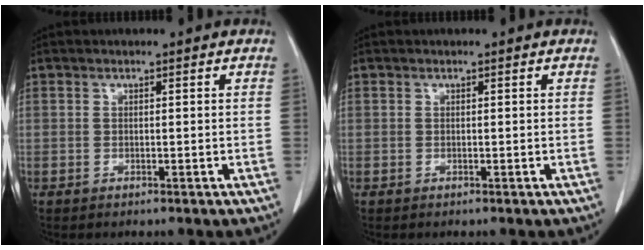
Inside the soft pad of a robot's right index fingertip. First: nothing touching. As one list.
[{"total": 0.0}]